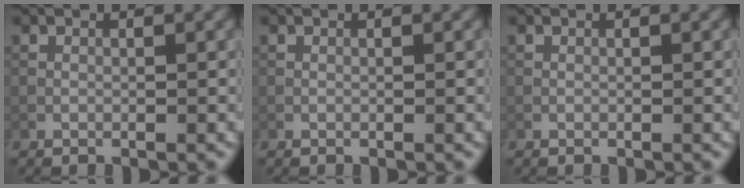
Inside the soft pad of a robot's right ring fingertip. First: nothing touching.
{"total": 0.0}
{"total": 0.0}